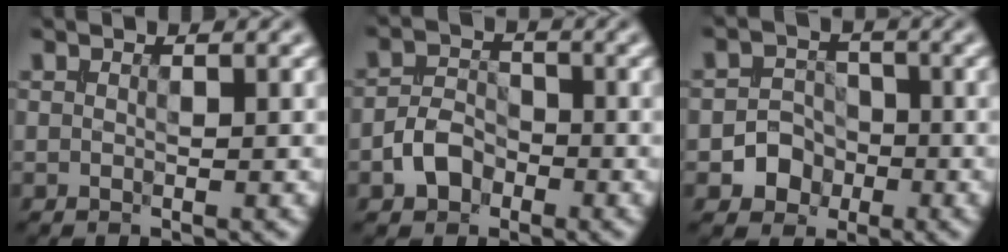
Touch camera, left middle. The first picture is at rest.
{"total": 3.1, "force": [-1.5, 2.3, 1.5], "torque": [-0.024, 0.007, -0.033]}
{"total": 3.2, "force": [-1.1, 2.9, 0.8], "torque": [0.015, 0.006, -0.028]}